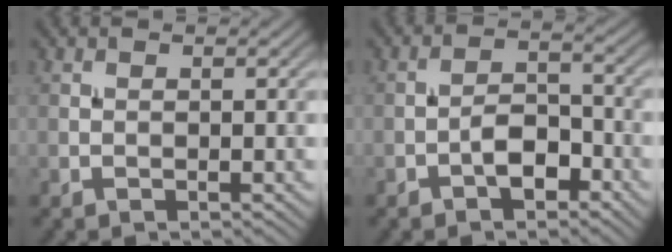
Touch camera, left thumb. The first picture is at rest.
{"total": 4.4, "force": [-2.4, 2.2, 2.9], "torque": [-0.043, 0.011, -0.049]}